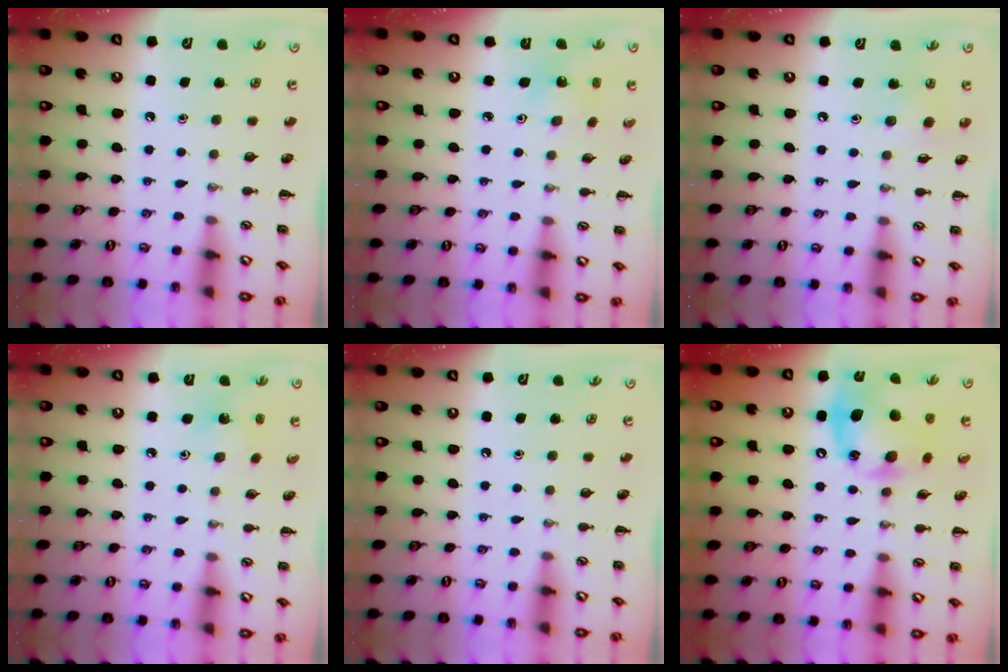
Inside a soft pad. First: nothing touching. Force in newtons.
{"total": 3.0, "press": 2.8, "slide": 1.0}
{"total": 2.4, "press": 2.2, "slide": 0.9}
{"total": 1.6, "press": 1.5, "slide": 0.5}
{"total": 0.0}
{"total": 15.9, "press": 15.8, "slide": 1.0}